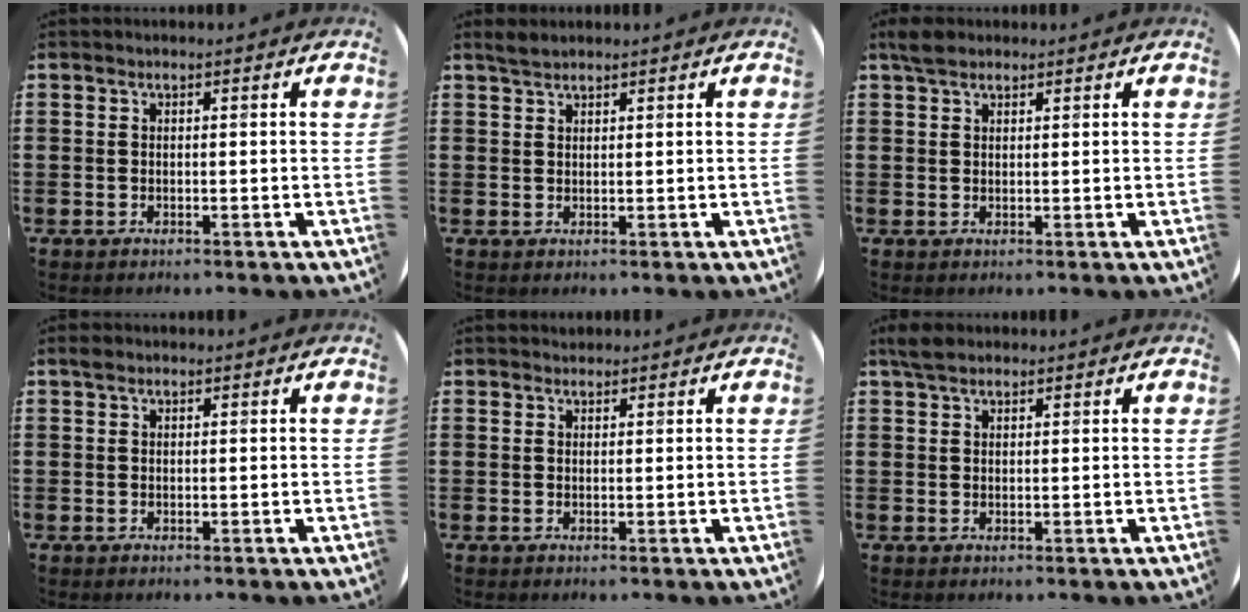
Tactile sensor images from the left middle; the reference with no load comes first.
{"total": 1.7, "force": [1.6, 0.3, 0.4], "torque": [-0.012, 0.002, 0.030]}
{"total": 2.4, "force": [2.0, 1.0, 0.8], "torque": [-0.012, 0.003, 0.036]}
{"total": 0.6, "force": [0.5, 0.4, 0.2], "torque": [0.002, -0.002, 0.008]}
{"total": 0.8, "force": [0.7, 0.2, -0.1], "torque": [0.000, 0.002, 0.015]}
{"total": 2.5, "force": [2.1, 1.0, 0.9], "torque": [-0.016, 0.003, 0.038]}